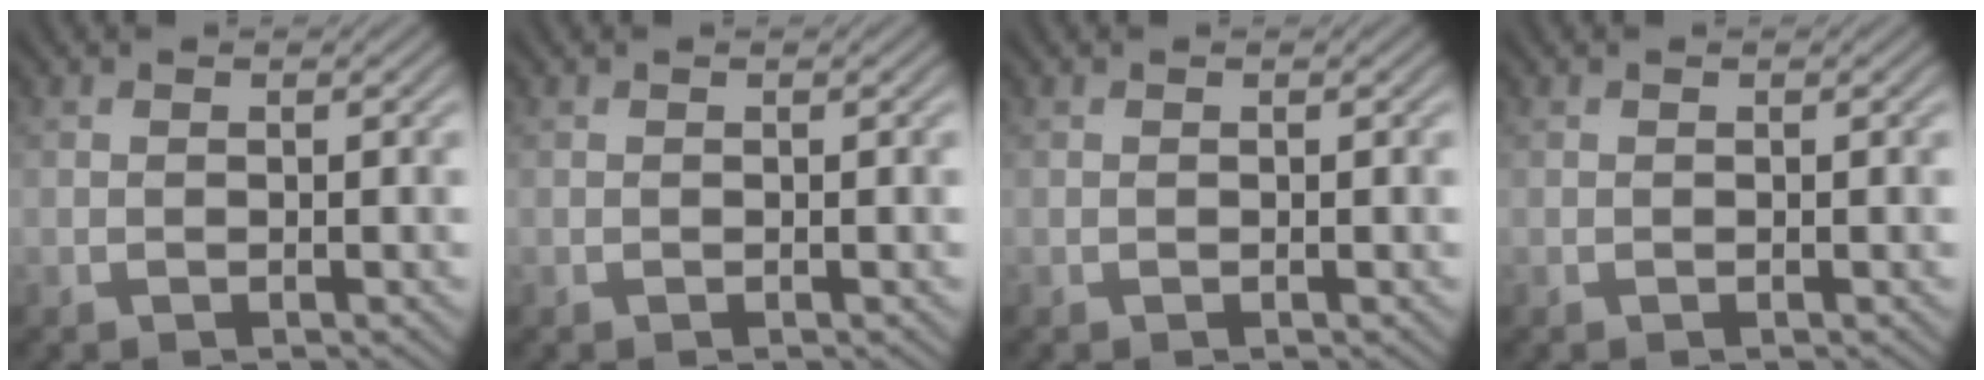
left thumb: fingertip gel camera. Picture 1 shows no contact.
{"total": 0.0}
{"total": 0.0}
{"total": 0.0}